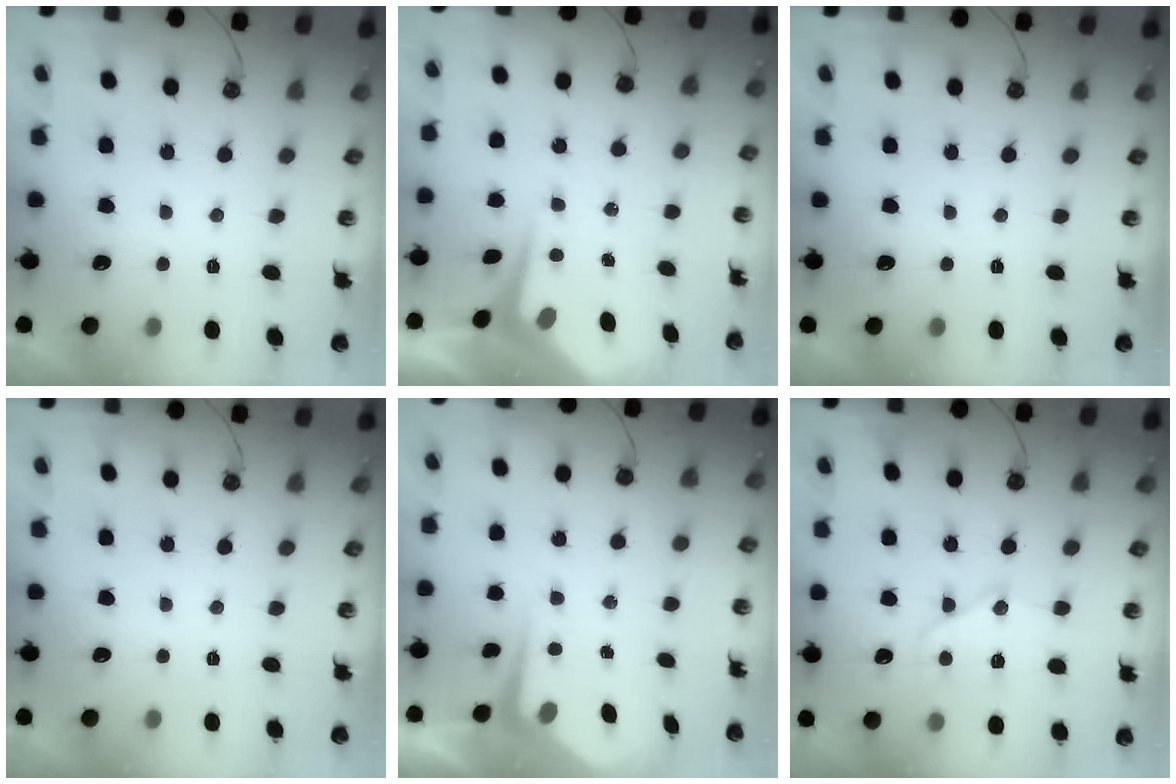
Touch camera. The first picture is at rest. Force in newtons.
{"total": 6.1, "press": 6.0, "slide": 0.4}
{"total": 0.0}
{"total": 0.0}
{"total": 6.7, "press": 6.7, "slide": 0.2}
{"total": 13.6, "press": 13.5, "slide": 1.5}